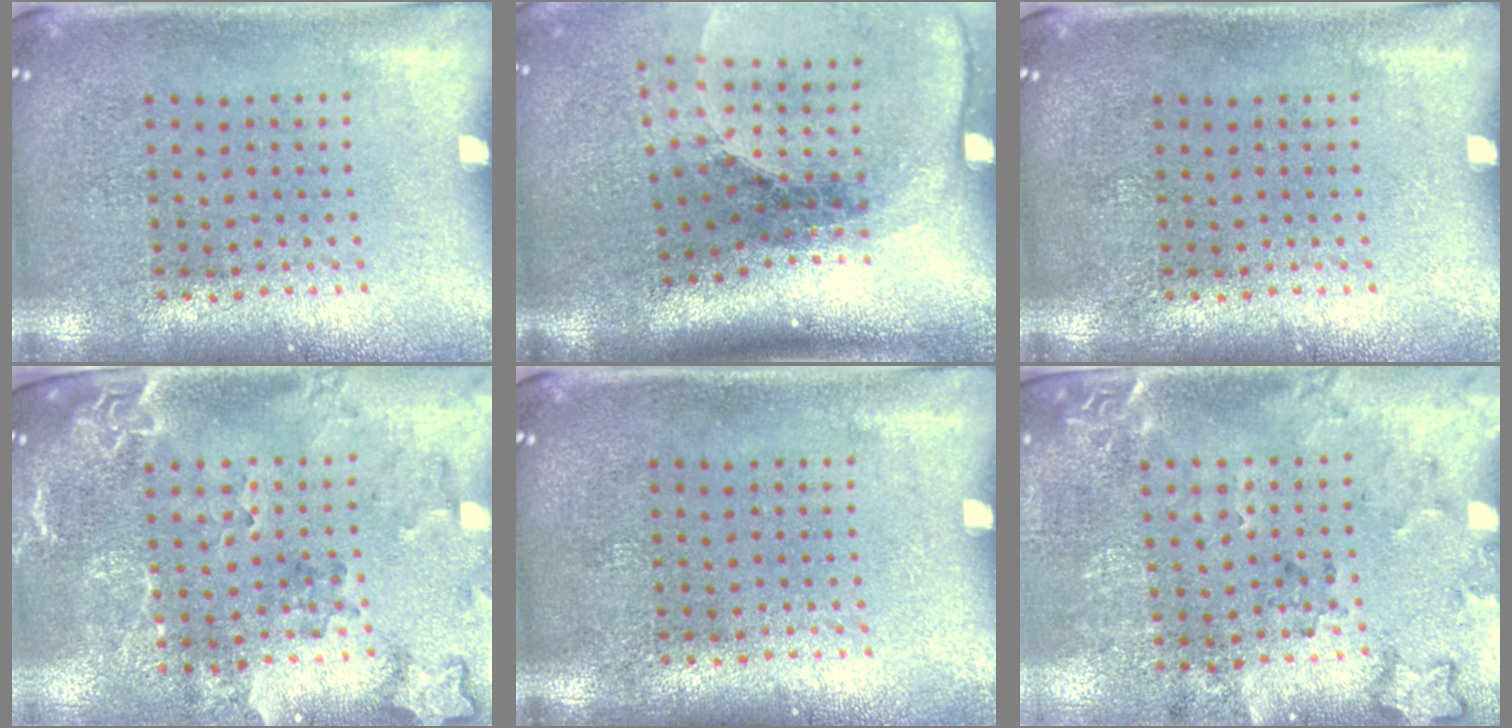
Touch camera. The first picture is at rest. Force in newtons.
{"total": 2.6, "press": 1.9, "slide": 1.8}
{"total": 0.0}
{"total": 2.1, "press": 2.0, "slide": 0.8}
{"total": 0.0}
{"total": 1.9, "press": 1.5, "slide": 1.2}